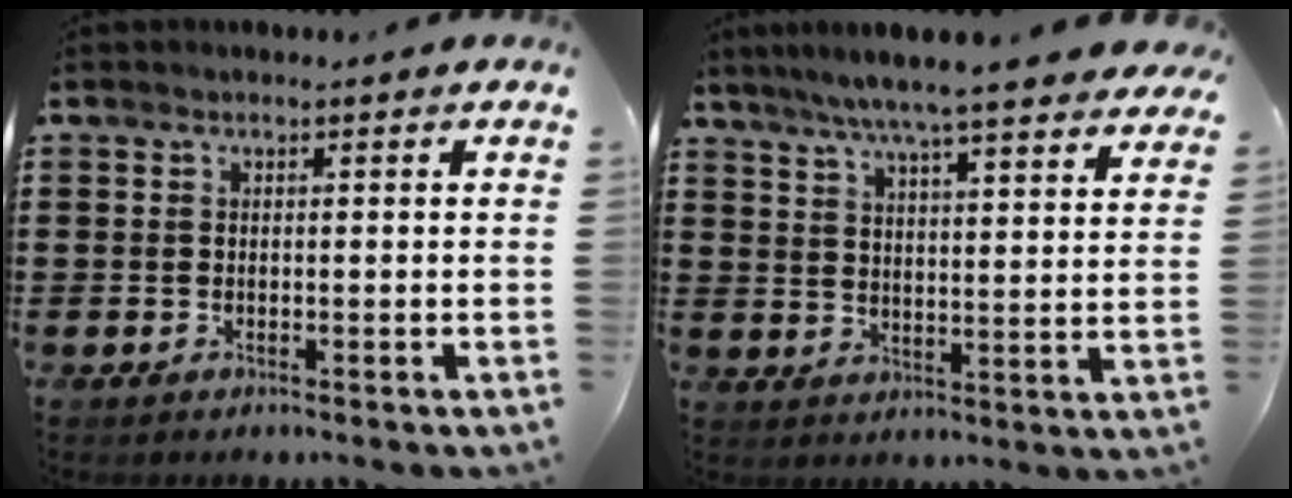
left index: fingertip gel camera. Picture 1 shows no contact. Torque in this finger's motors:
{"motor_torque": [1.90, -0.24, 1.06, 0.21]}